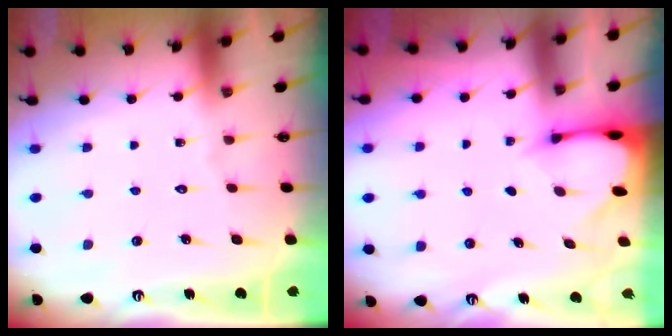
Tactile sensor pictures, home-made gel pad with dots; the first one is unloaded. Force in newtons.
{"total": 2.3, "press": 2.3, "slide": 0.1}